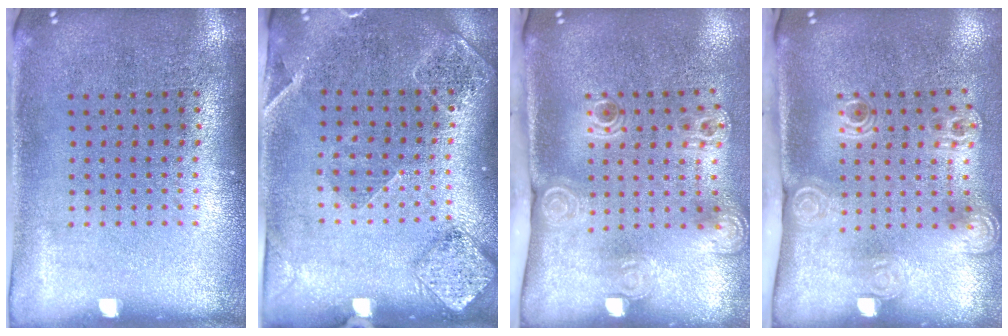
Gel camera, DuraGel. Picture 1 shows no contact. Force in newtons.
{"total": 1.6, "press": 1.6, "slide": 0.4}
{"total": 2.2, "press": 1.5, "slide": 1.6}
{"total": 2.1, "press": 1.5, "slide": 1.5}